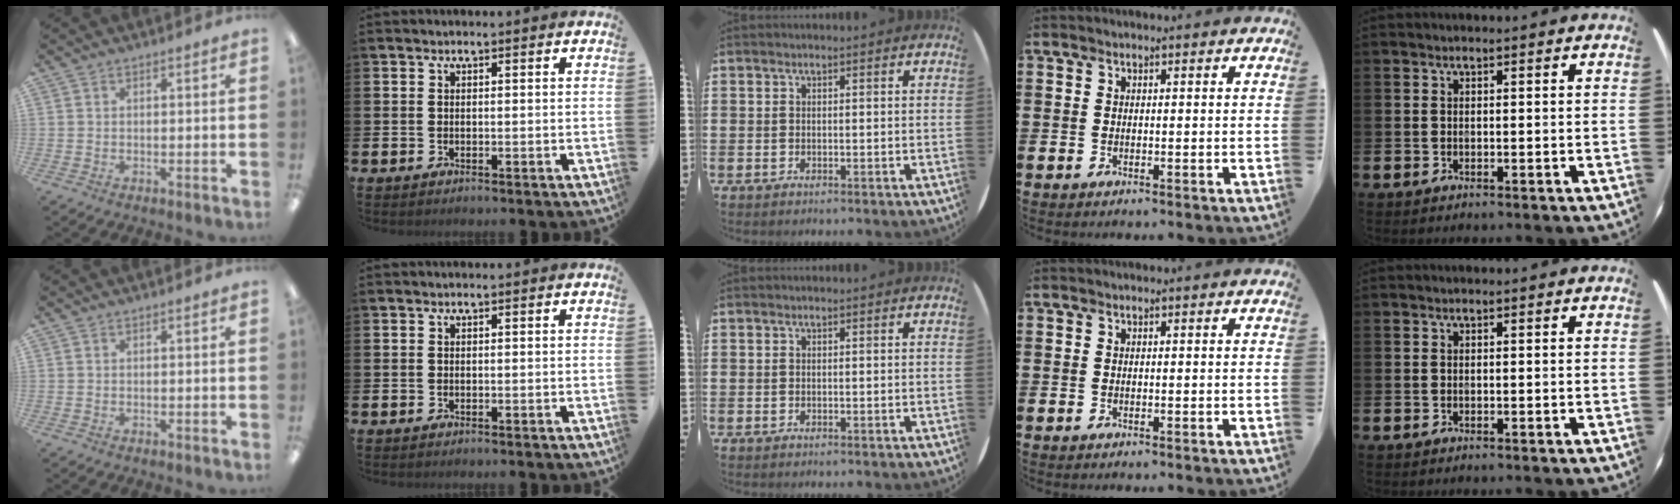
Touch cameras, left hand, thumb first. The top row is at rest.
{}